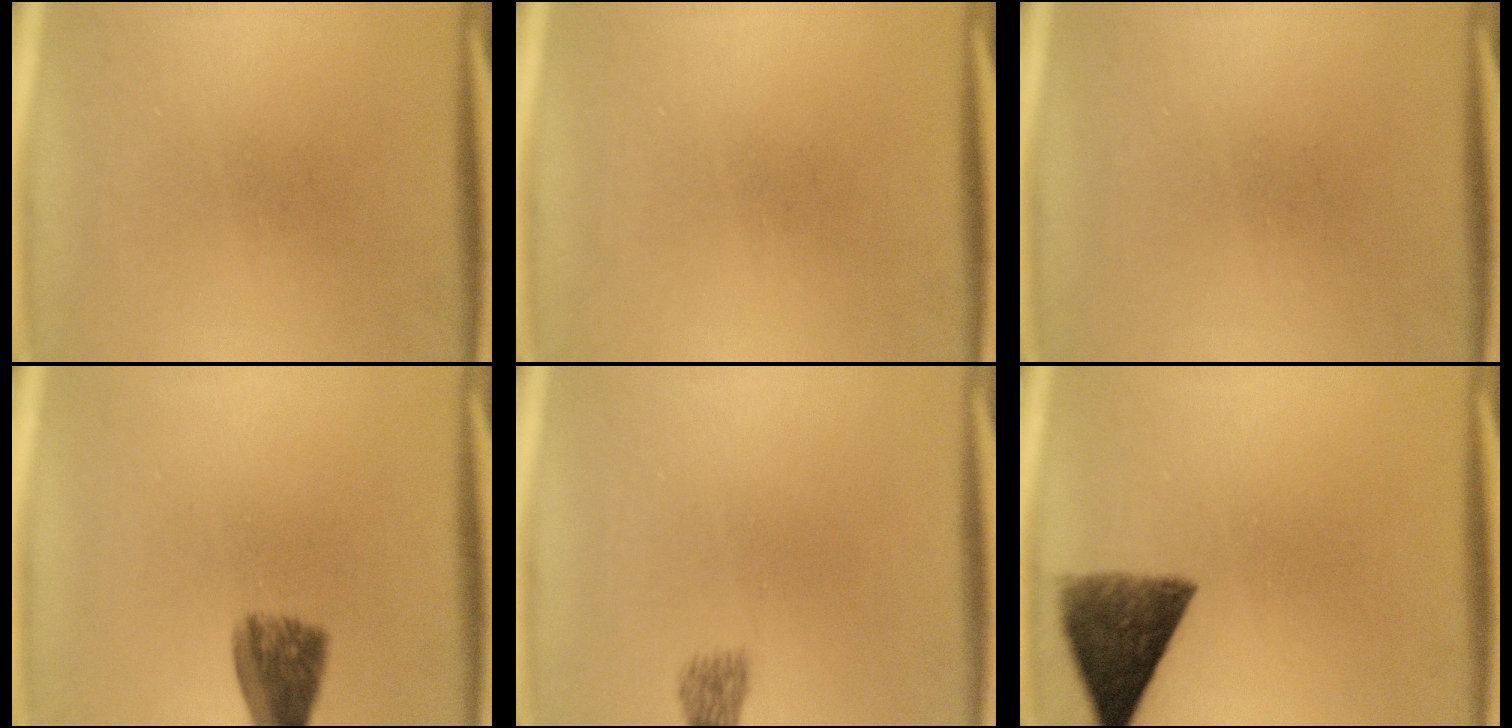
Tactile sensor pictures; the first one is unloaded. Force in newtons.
{"total": 0.0}
{"total": 0.0}
{"total": 6.5}
{"total": 2.1}
{"total": 9.3}